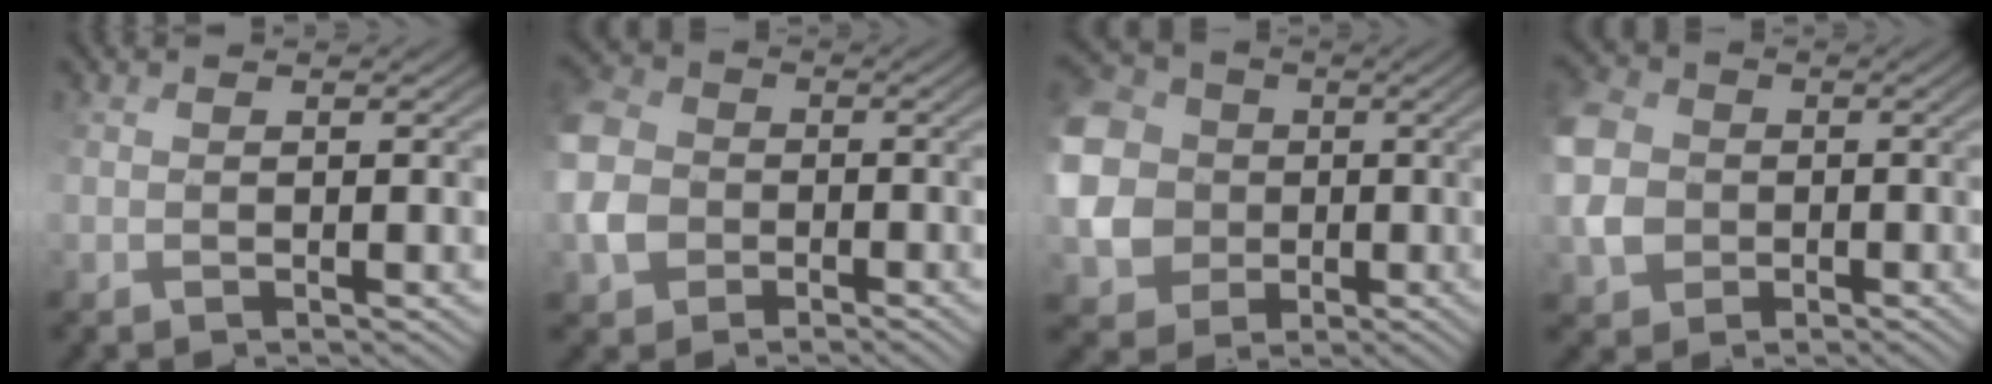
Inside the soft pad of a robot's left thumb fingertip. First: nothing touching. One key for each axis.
{"total": 5.9, "fx": -1.3, "fy": 5.1, "fz": 2.6, "tx": -0.085, "ty": 0.004, "tz": -0.042}
{"total": 16.4, "fx": 1.6, "fy": 15.3, "fz": 5.7, "tx": -0.224, "ty": 0.009, "tz": 0.006}
{"total": 6.2, "fx": -0.4, "fy": 5.6, "fz": 2.7, "tx": -0.082, "ty": 0.004, "tz": -0.018}